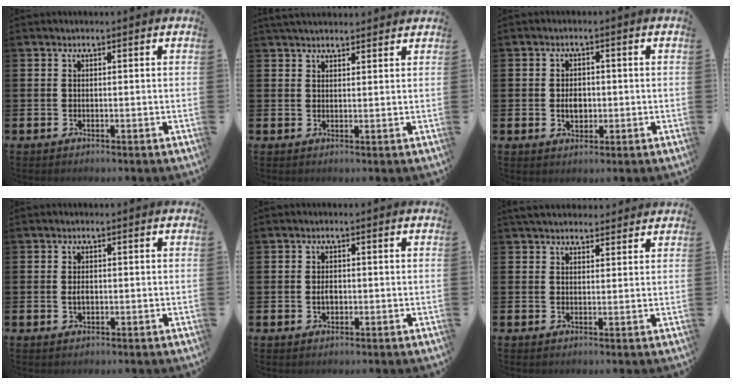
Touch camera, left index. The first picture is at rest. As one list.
[{"total": 2.7, "force": [2.6, 0.4, 0.5], "torque": [-0.001, -0.010, 0.045]}, {"total": 2.9, "force": [-0.2, 2.0, 2.0], "torque": [-0.020, -0.001, -0.009]}, {"total": 1.3, "force": [0.0, 0.8, 1.0], "torque": [-0.017, 0.004, -0.002]}, {"total": 1.6, "force": [-0.1, 1.0, 1.2], "torque": [-0.012, 0.000, -0.007]}, {"total": 3.6, "force": [3.4, 1.0, 0.5], "torque": [-0.003, -0.013, 0.062]}]